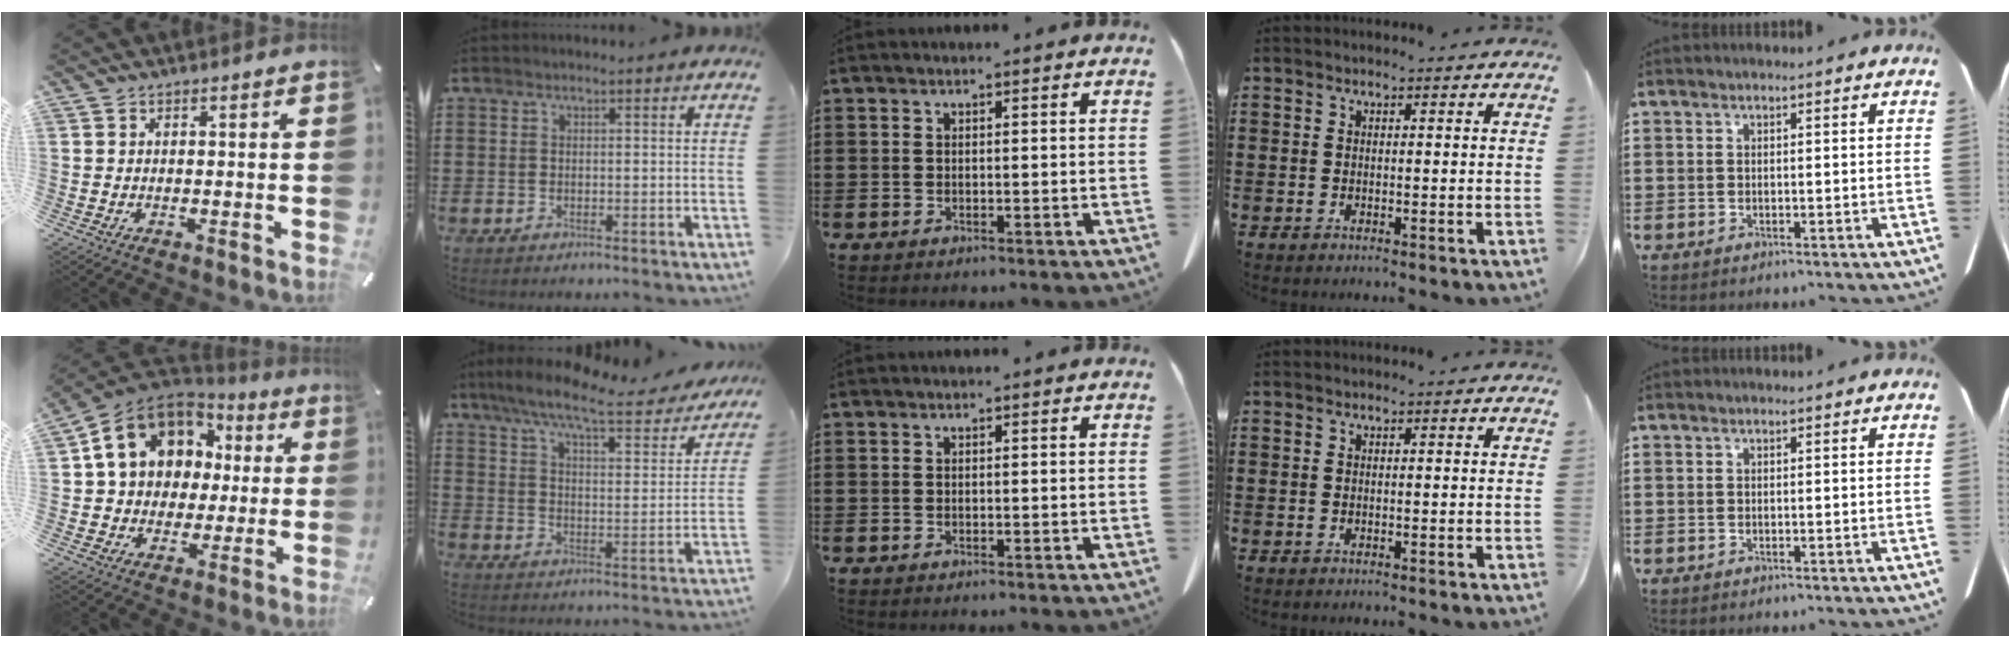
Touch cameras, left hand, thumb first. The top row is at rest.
{"thumb": {"total": 14.2, "force": [4.2, 12.3, 5.7], "torque": [-0.110, -0.013, 0.085]}, "index": {"total": 8.7, "force": [7.2, 0.4, 4.9], "torque": [-0.121, -0.038, 0.119]}}